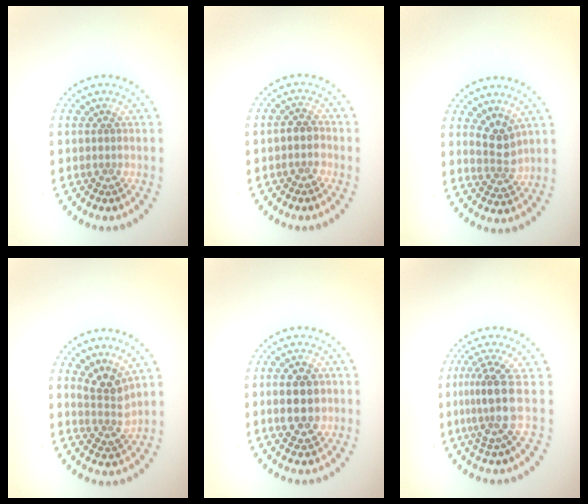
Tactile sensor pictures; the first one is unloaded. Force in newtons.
{"total": 1.9, "press": 1.7, "slide": 0.9}
{"total": 2.4, "press": 2.2, "slide": 1.0}
{"total": 2.9, "press": 2.1, "slide": 2.0}
{"total": 4.8, "press": 4.8, "slide": 0.4}
{"total": 3.9, "press": 2.9, "slide": 2.5}